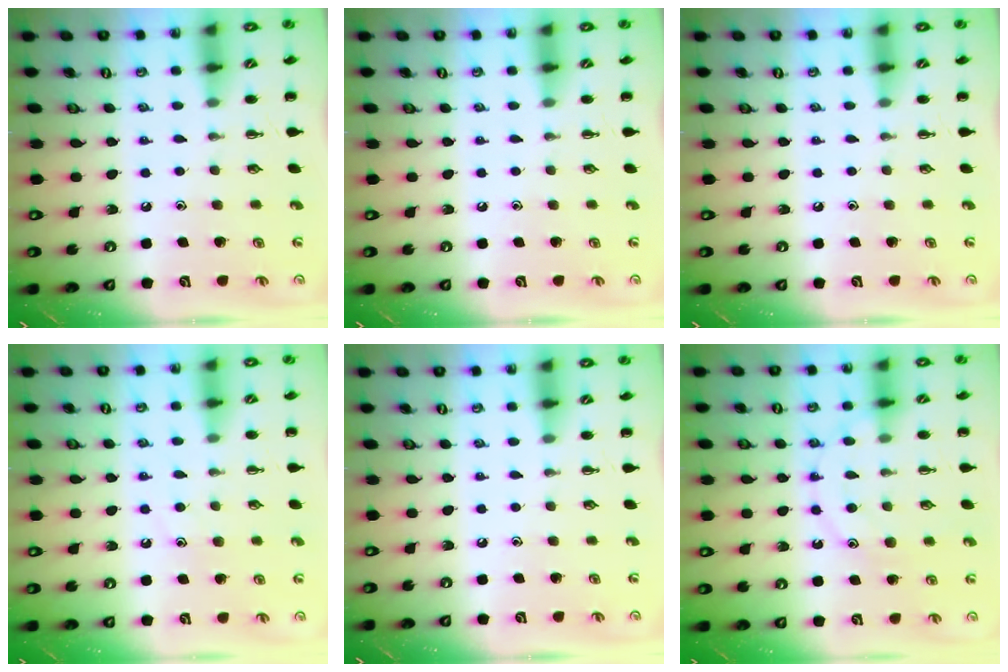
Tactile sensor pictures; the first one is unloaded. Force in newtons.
{"total": 0.0}
{"total": 0.0}
{"total": 6.9, "press": 6.8, "slide": 1.2}
{"total": 0.0}
{"total": 13.4, "press": 13.4, "slide": 0.9}